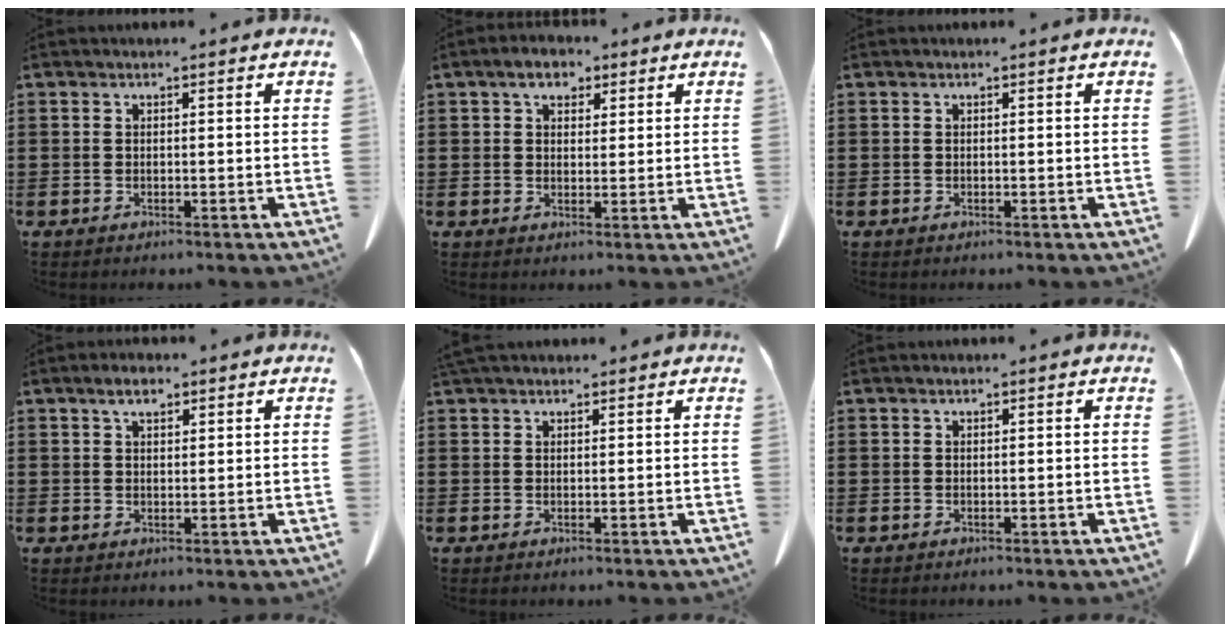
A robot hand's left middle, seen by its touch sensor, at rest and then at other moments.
{"total": 4.4, "force": [2.8, 2.6, 2.2], "torque": [-0.039, 0.008, 0.048]}
{"total": 0.0}
{"total": 2.7, "force": [1.8, 1.0, 1.7], "torque": [-0.029, 0.002, 0.031]}
{"total": 1.7, "force": [1.5, 0.5, 0.4], "torque": [-0.014, 0.002, 0.030]}
{"total": 0.0}